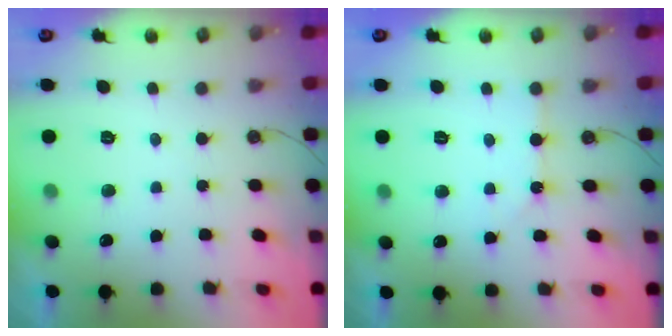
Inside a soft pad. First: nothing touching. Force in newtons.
{"total": 2.5, "press": 2.5, "slide": 0.4}